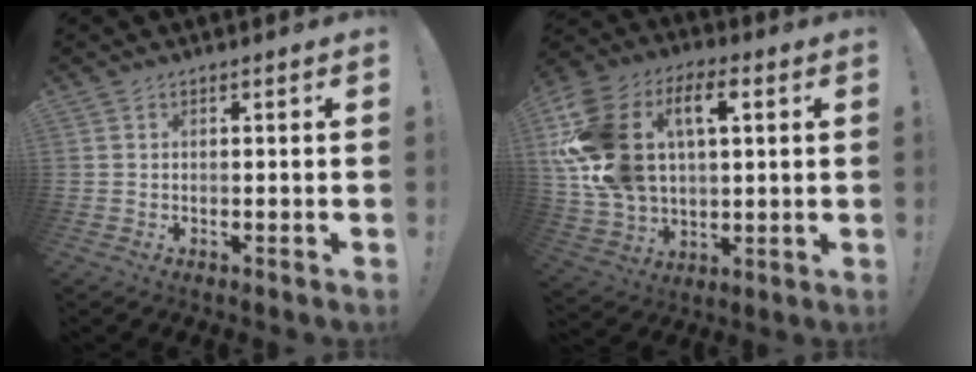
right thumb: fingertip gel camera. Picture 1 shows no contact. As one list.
[{"total": 21.5, "force": [5.7, 14.1, 15.2], "torque": [-0.284, -0.012, 0.102]}]